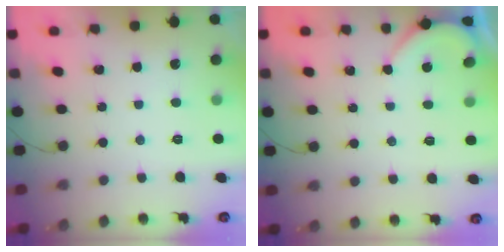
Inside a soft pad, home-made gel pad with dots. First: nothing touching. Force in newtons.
{"total": 2.0, "press": 2.0, "slide": 0.2}